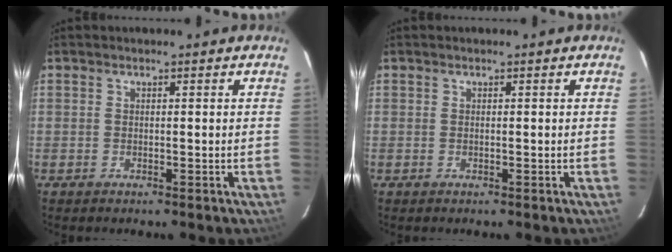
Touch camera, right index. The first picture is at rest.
{"total": 0.0}